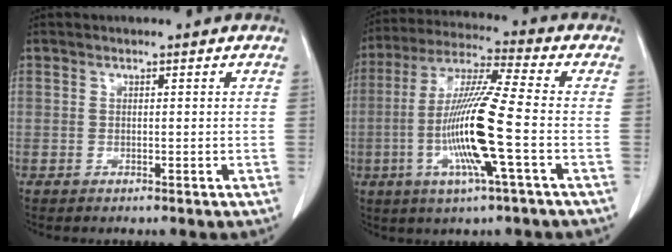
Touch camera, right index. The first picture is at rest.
{"total": 14.4, "force": [-3.1, -0.3, 14.0], "torque": [-0.286, -0.009, -0.068]}